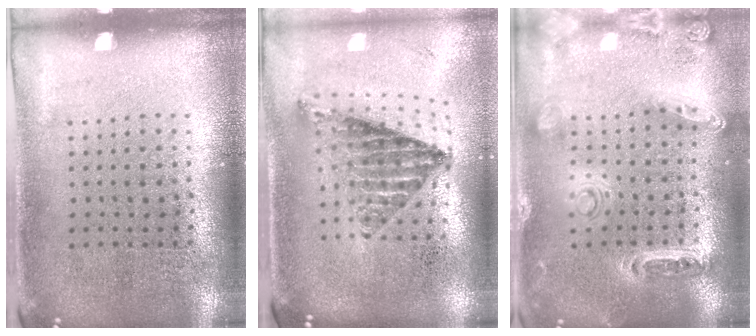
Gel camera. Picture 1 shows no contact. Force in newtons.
{"total": 1.1, "press": 1.0, "slide": 0.5}
{"total": 1.4, "press": 1.3, "slide": 0.3}